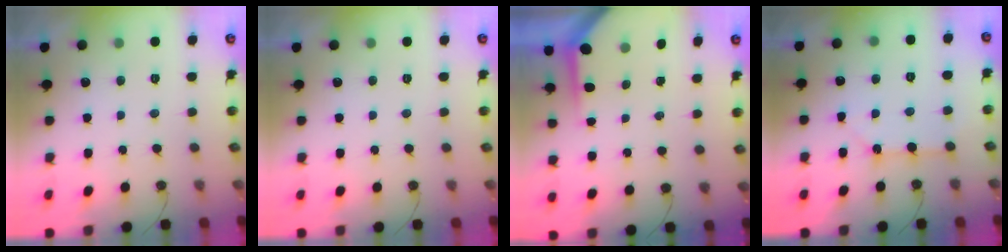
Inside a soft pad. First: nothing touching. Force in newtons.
{"total": 0.0}
{"total": 3.9, "press": 3.9, "slide": 0.4}
{"total": 3.5, "press": 3.5, "slide": 0.3}